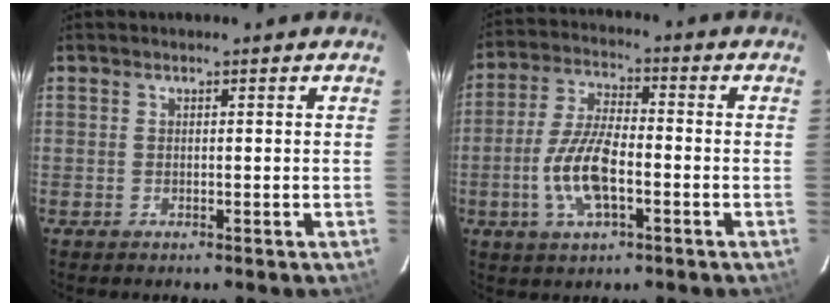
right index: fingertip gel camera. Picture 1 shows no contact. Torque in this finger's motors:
{"motor_torque": [1.68, -0.12, 0.86, 0.13]}